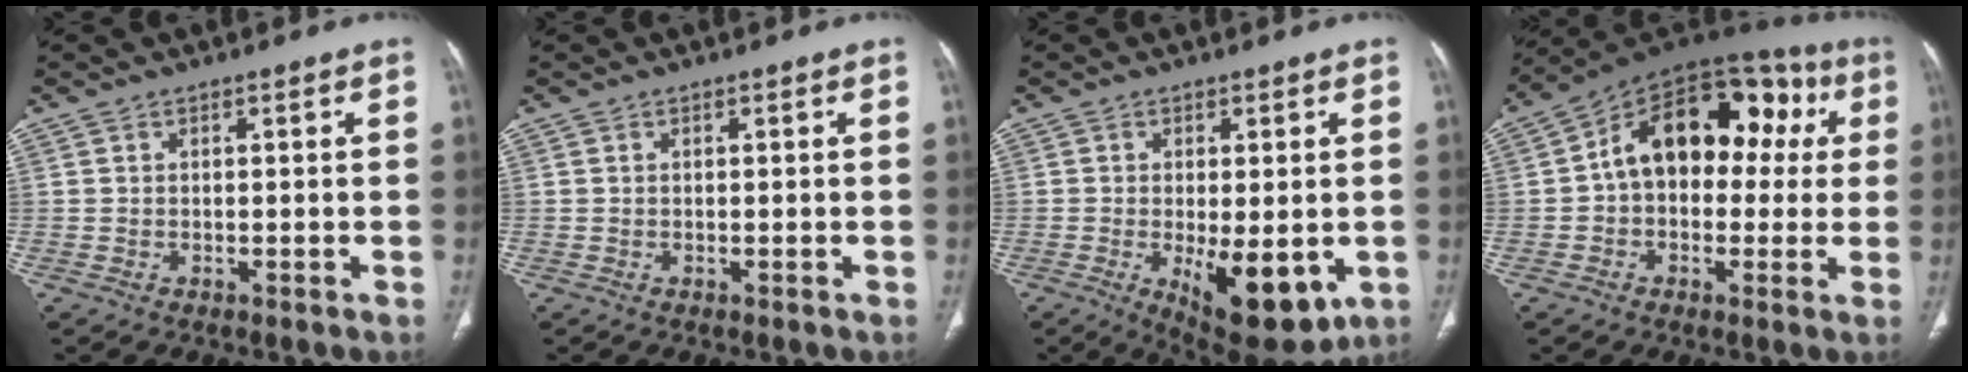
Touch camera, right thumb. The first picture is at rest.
{"total": 0.0}
{"total": 13.0, "force": [-3.5, 5.6, 11.2], "torque": [-0.148, -0.020, -0.035]}
{"total": 20.1, "force": [3.1, 13.0, 15.0], "torque": [-0.177, 0.051, 0.033]}